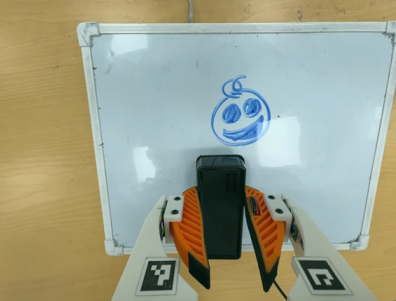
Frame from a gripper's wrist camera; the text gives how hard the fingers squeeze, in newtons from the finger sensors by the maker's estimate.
{"total": 10.7, "left": 8.5, "right": 12.9}